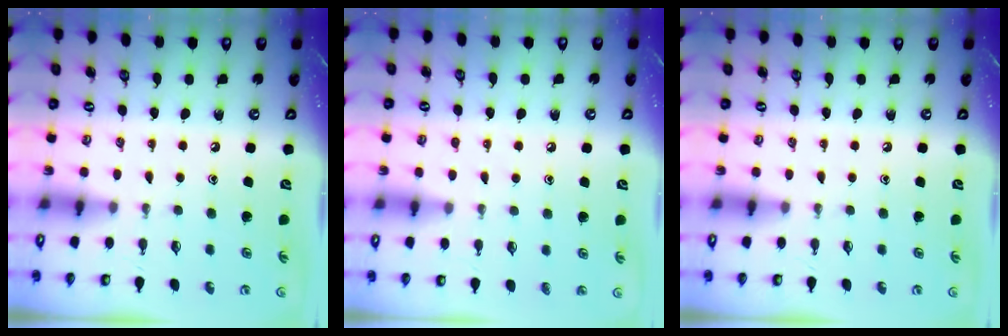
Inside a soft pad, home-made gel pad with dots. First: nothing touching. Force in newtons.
{"total": 6.3, "press": 6.2, "slide": 0.7}
{"total": 0.0}